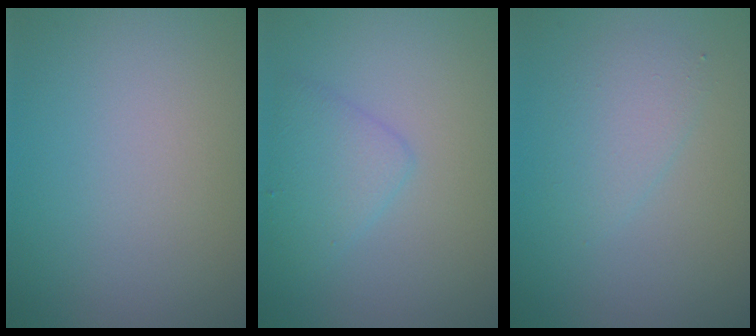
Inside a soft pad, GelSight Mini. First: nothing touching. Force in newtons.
{"total": 2.5, "press": 2.5, "slide": 0.1}
{"total": 2.0, "press": 2.0, "slide": 0.1}